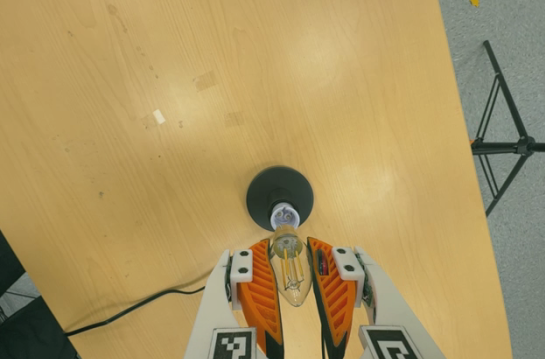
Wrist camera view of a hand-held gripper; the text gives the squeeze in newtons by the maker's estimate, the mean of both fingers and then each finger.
{"total": 20.5, "left": 23.4, "right": 17.5}